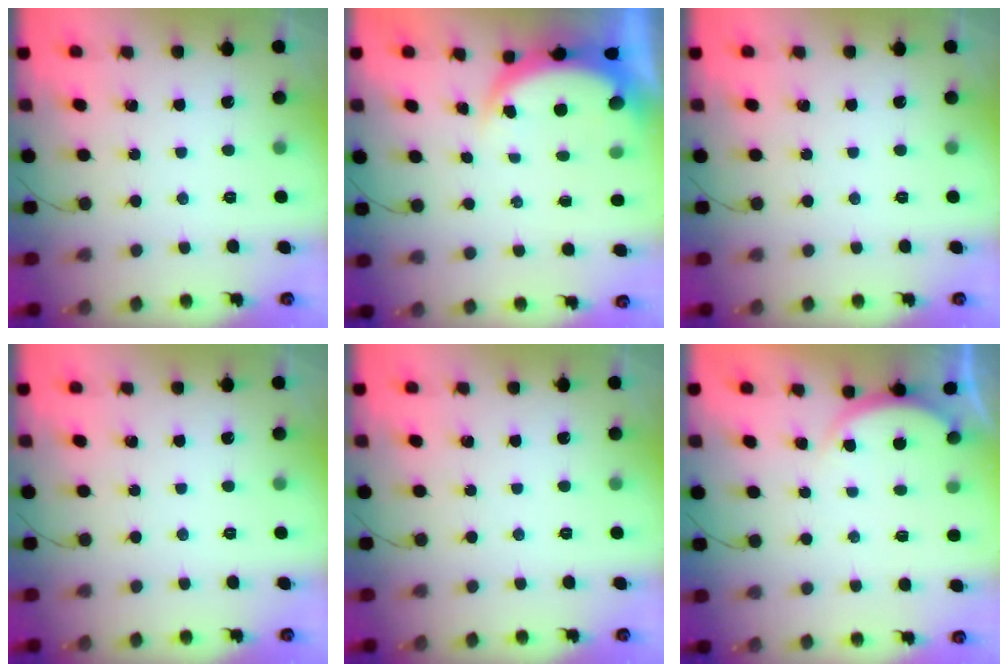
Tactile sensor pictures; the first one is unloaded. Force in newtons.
{"total": 4.4, "press": 4.3, "slide": 0.8}
{"total": 0.0}
{"total": 0.0}
{"total": 0.0}
{"total": 3.0, "press": 2.9, "slide": 0.5}